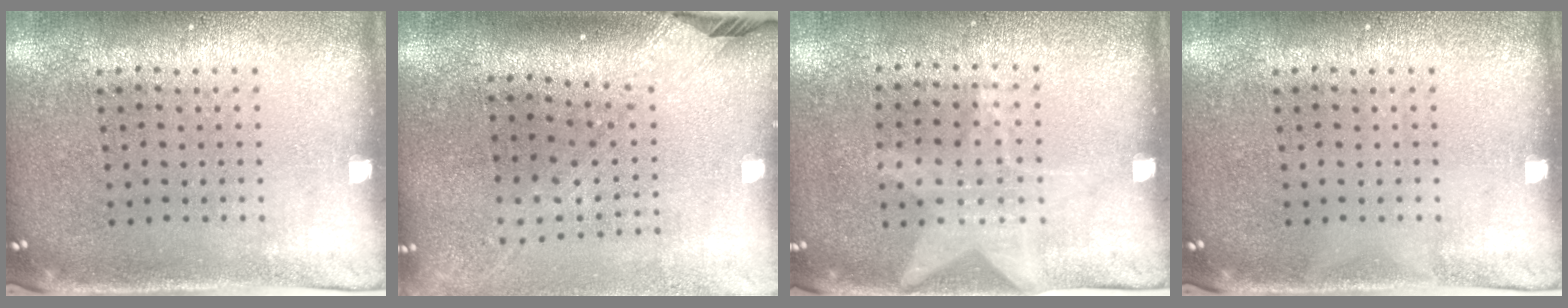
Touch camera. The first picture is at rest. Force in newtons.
{"total": 2.3, "press": 1.7, "slide": 1.5}
{"total": 1.3, "press": 0.9, "slide": 0.9}
{"total": 0.0}